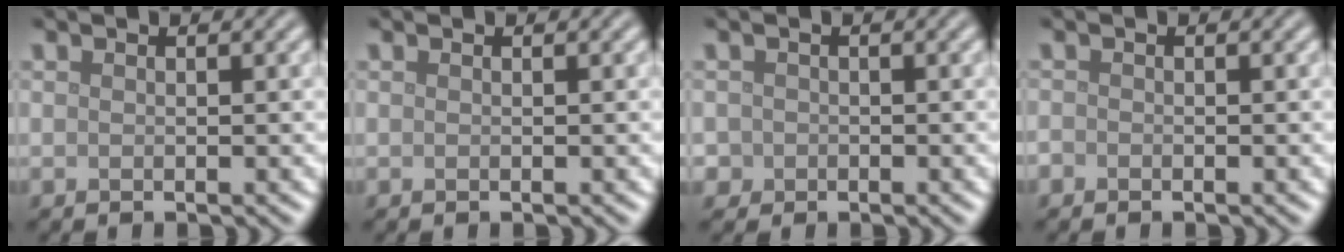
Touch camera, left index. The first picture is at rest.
{"total": 0.0}
{"total": 1.1, "force": [-0.2, 1.0, 0.0], "torque": [0.011, -0.003, -0.006]}
{"total": 0.5, "force": [-0.4, 0.3, 0.1], "torque": [0.001, -0.003, -0.009]}